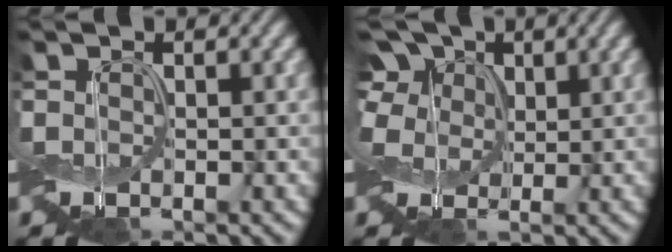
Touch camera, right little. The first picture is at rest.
{"total": 5.0, "force": [1.8, 3.8, 2.7], "torque": [-0.085, 0.029, 0.018]}